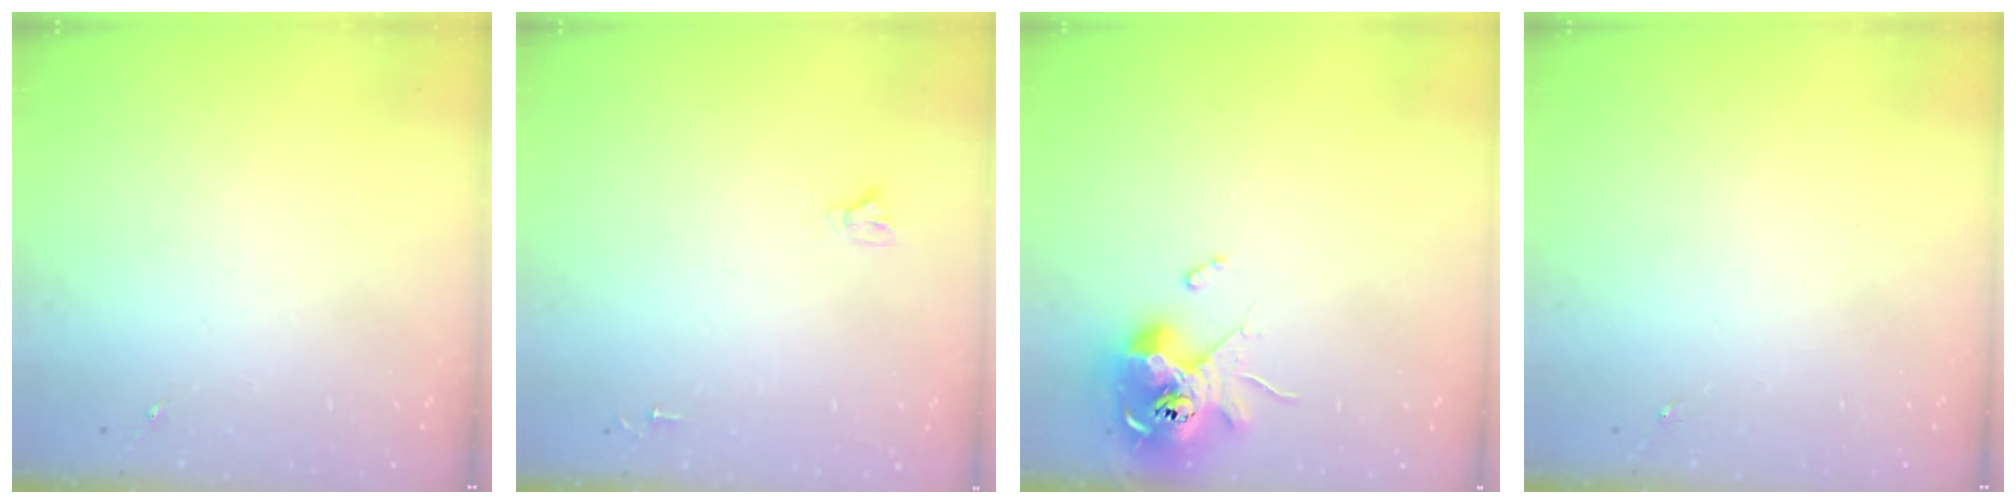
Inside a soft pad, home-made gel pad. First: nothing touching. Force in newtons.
{"total": 2.4, "press": 2.4, "slide": 0.2}
{"total": 11.4, "press": 11.2, "slide": 1.6}
{"total": 0.0}